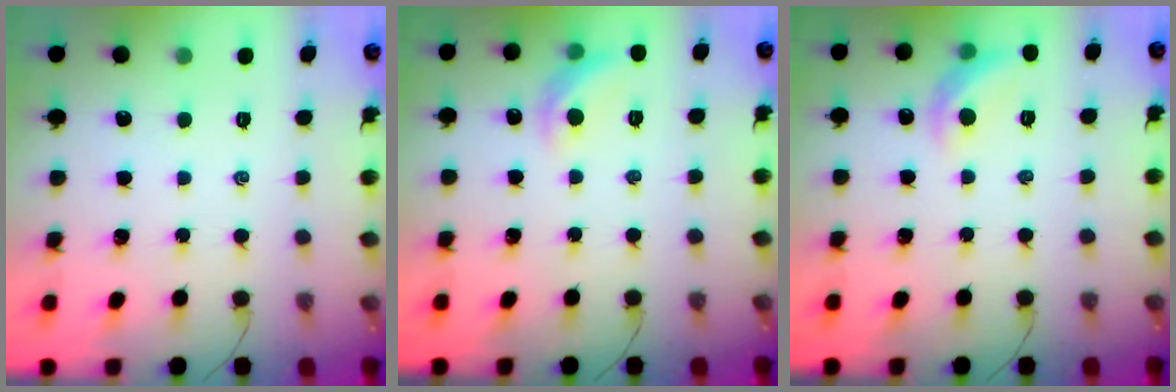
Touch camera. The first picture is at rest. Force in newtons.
{"total": 8.3, "press": 8.3, "slide": 0.9}
{"total": 9.0, "press": 9.0, "slide": 0.8}